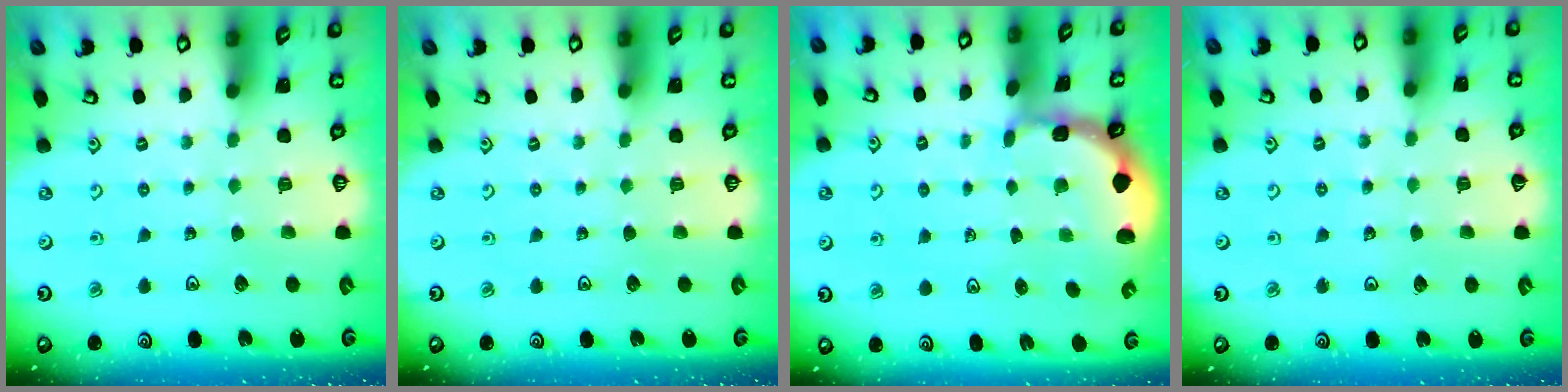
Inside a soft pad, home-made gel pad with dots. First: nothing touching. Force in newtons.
{"total": 0.0}
{"total": 1.0, "press": 1.0, "slide": 0.2}
{"total": 2.6, "press": 2.6, "slide": 0.2}